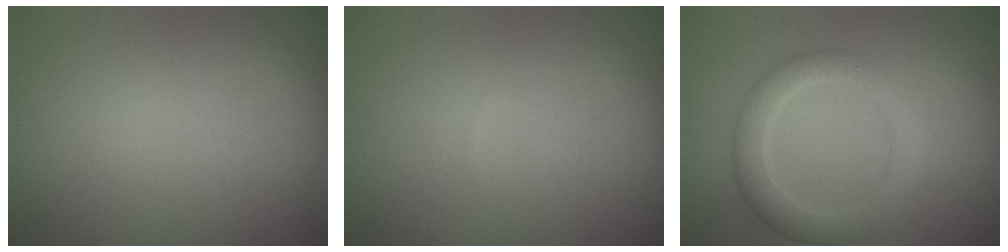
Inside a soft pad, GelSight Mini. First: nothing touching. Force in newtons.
{"total": 0.0}
{"total": 3.6, "press": 3.6, "slide": 0.0}